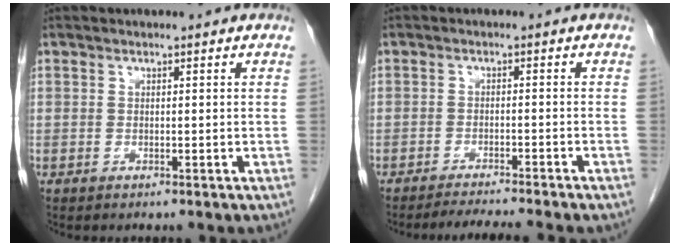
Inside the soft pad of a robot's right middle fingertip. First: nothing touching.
{"total": 6.0, "force": [-5.5, -0.8, 2.4], "torque": [-0.027, -0.014, -0.085]}